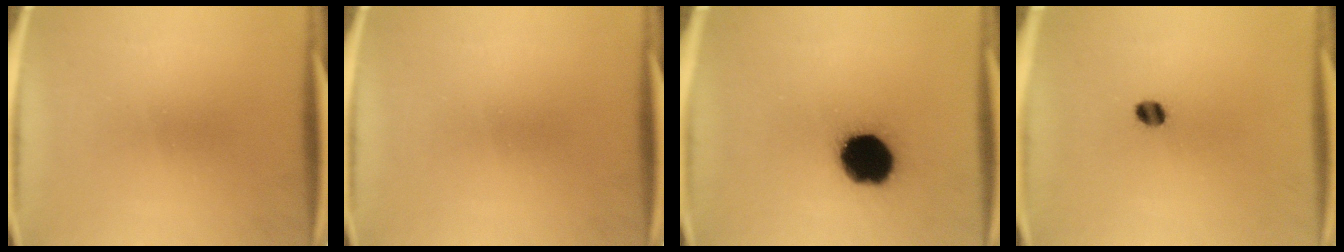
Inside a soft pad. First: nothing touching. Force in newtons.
{"total": 0.0}
{"total": 18.2}
{"total": 2.8}